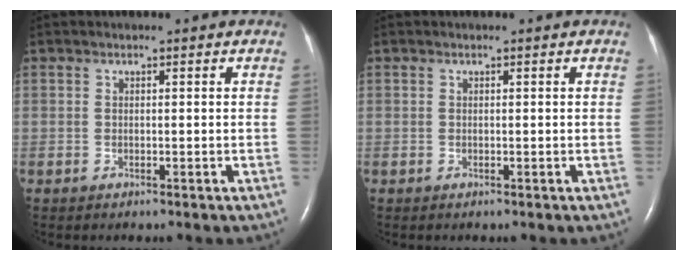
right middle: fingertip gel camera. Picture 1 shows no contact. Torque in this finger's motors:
{"motor_torque": [0.01, 0.07, 0.00, 0.00]}